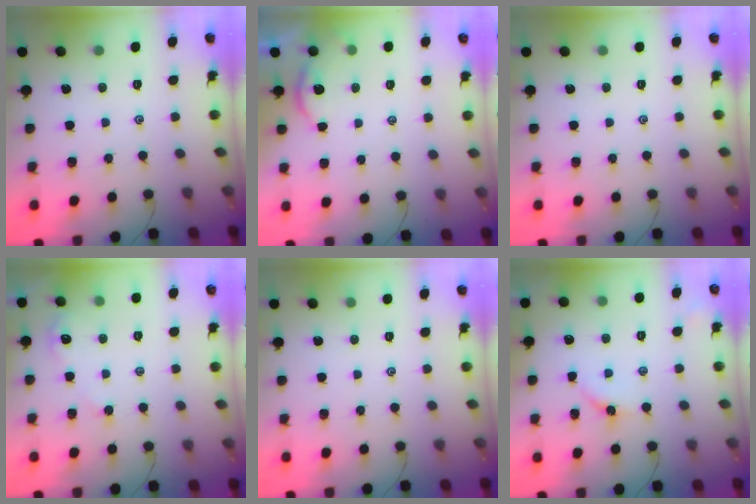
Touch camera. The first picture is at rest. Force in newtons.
{"total": 3.2, "press": 3.2, "slide": 0.2}
{"total": 0.0}
{"total": 2.7, "press": 2.7, "slide": 0.3}
{"total": 0.0}
{"total": 5.1, "press": 5.0, "slide": 0.8}